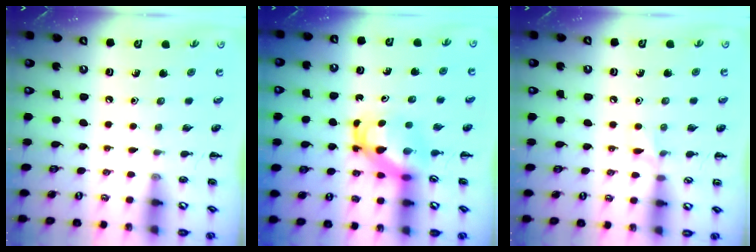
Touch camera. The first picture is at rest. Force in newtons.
{"total": 5.0, "press": 4.9, "slide": 0.8}
{"total": 4.6, "press": 4.2, "slide": 1.8}